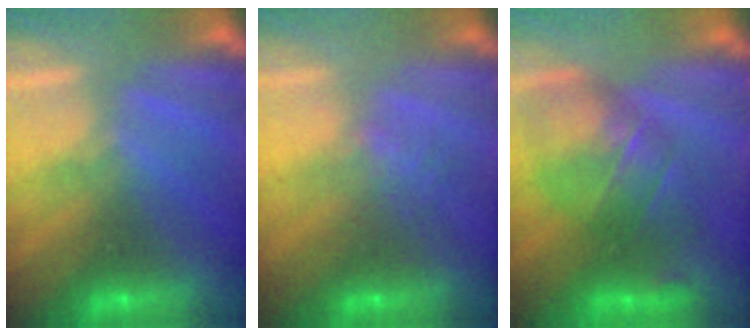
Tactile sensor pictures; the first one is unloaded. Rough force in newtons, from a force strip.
{"total": 2.8}
{"total": 7.3}